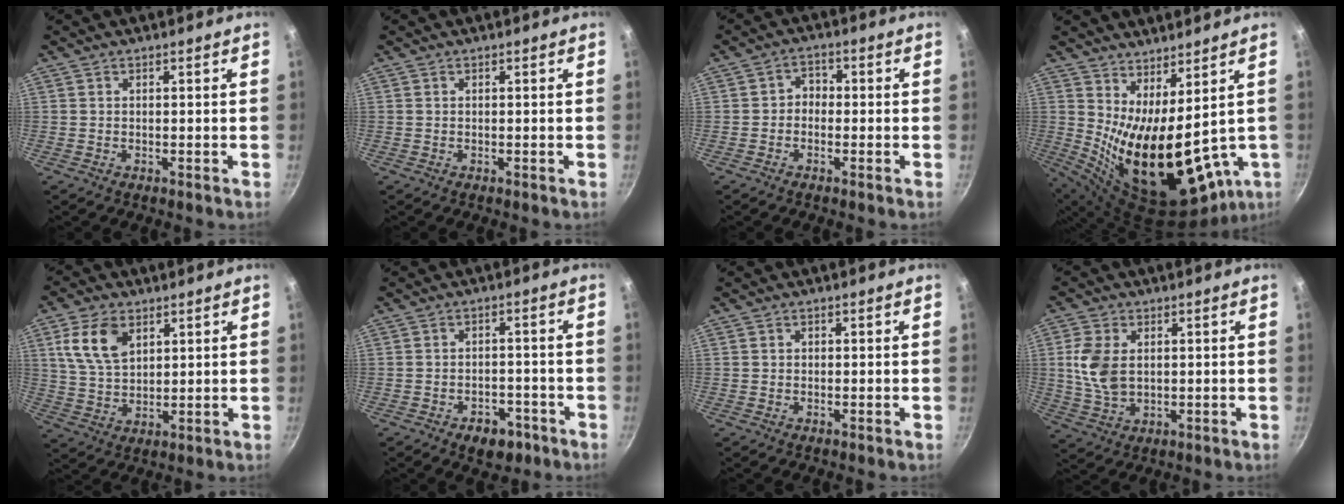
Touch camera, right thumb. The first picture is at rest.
{"total": 0.0}
{"total": 3.0, "force": [-0.8, 2.5, 1.5], "torque": [-0.007, 0.015, -0.022]}
{"total": 19.2, "force": [3.4, 8.0, 17.2], "torque": [-0.254, -0.053, 0.090]}
{"total": 10.2, "force": [4.3, 6.2, 6.9], "torque": [-0.119, -0.013, 0.086]}
{"total": 6.1, "force": [-3.6, 3.9, 3.1], "torque": [-0.021, 0.027, -0.039]}
{"total": 0.6, "force": [0.0, 0.6, 0.1], "torque": [0.001, 0.001, -0.002]}
{"total": 8.8, "force": [1.2, 5.9, 6.5], "torque": [-0.125, -0.011, 0.028]}